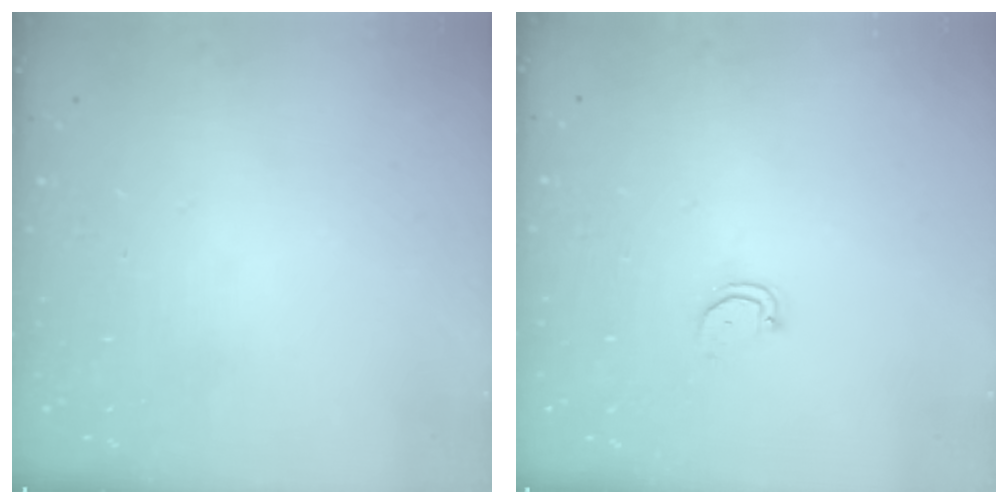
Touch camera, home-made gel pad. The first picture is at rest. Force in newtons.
{"total": 2.5, "press": 2.5, "slide": 0.3}